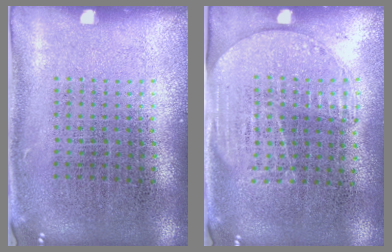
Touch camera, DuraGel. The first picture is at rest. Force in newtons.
{"total": 1.5, "press": 1.2, "slide": 0.9}